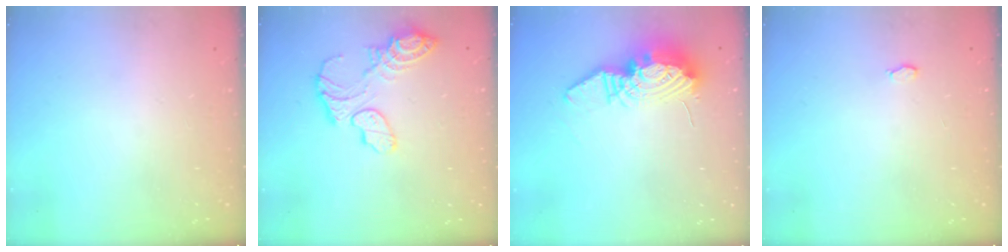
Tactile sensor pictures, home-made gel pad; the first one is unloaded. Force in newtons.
{"total": 12.7, "press": 12.6, "slide": 1.2}
{"total": 12.1, "press": 12.1, "slide": 0.8}
{"total": 2.8, "press": 2.8, "slide": 0.3}